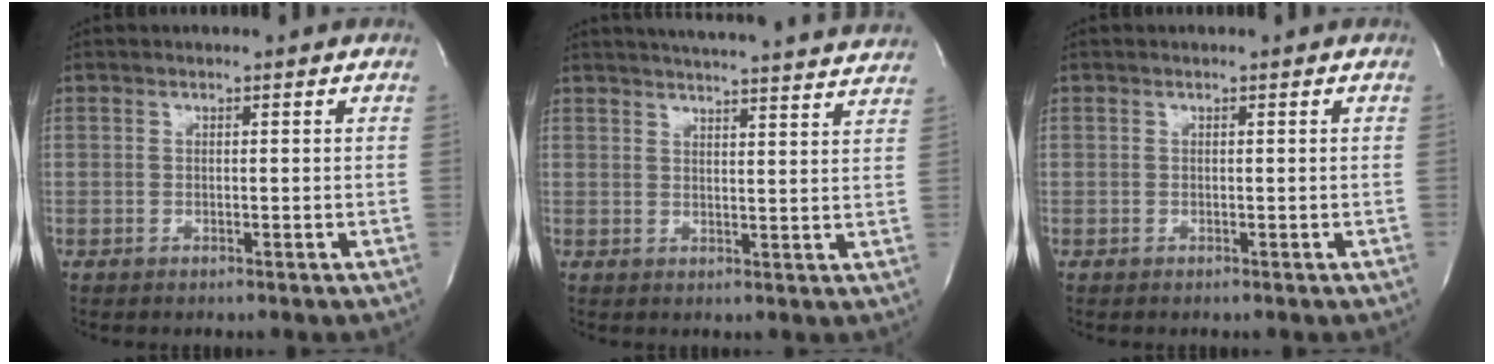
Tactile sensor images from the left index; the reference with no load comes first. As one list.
[{"total": 20.8, "force": [19.6, 0.8, 6.9], "torque": [-0.103, -0.019, 0.239]}, {"total": 0.0}]